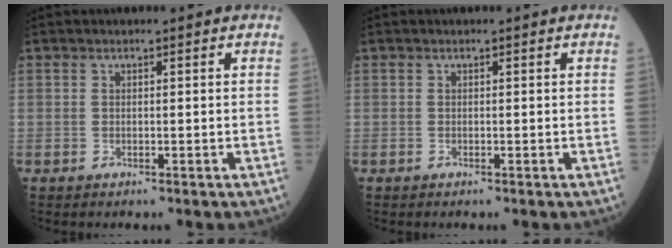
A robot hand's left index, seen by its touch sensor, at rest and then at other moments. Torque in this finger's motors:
{"motor_torque": [-0.16, 0.03, -0.02, -0.01]}